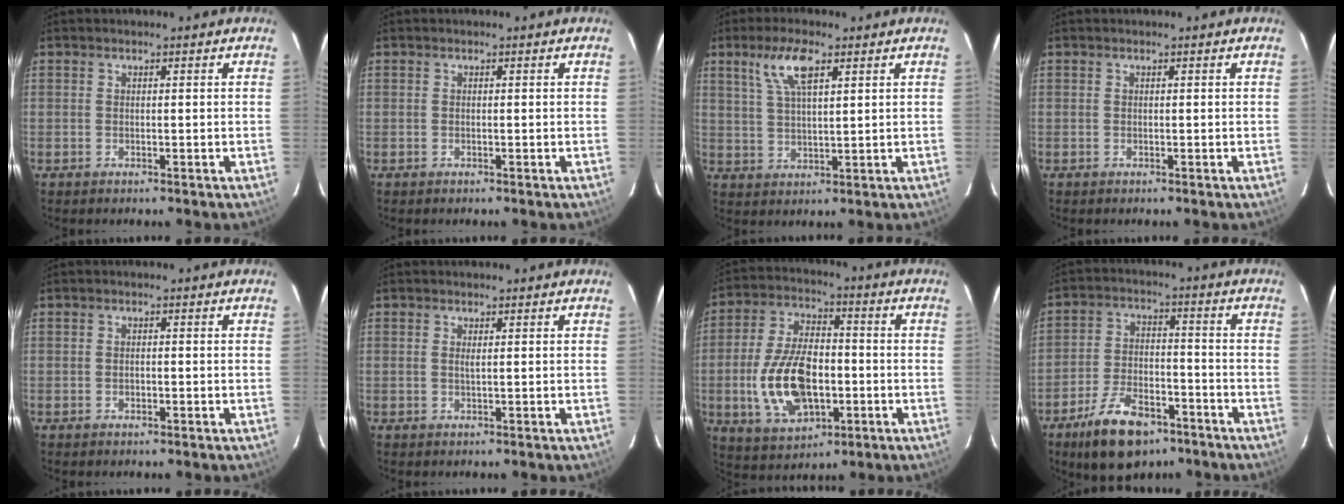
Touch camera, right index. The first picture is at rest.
{"total": 0.0}
{"total": 7.2, "force": [3.8, 2.1, 5.7], "torque": [-0.114, 0.008, 0.078]}
{"total": 0.0}
{"total": 0.9, "force": [-0.5, 0.6, 0.5], "torque": [-0.009, 0.001, -0.007]}
{"total": 0.7, "force": [0.1, -0.1, 0.7], "torque": [-0.014, 0.000, 0.001]}
{"total": 16.1, "force": [-3.6, 9.0, 12.9], "torque": [-0.264, 0.005, -0.049]}
{"total": 13.6, "force": [-9.0, 6.5, 7.8], "torque": [-0.162, 0.000, -0.148]}